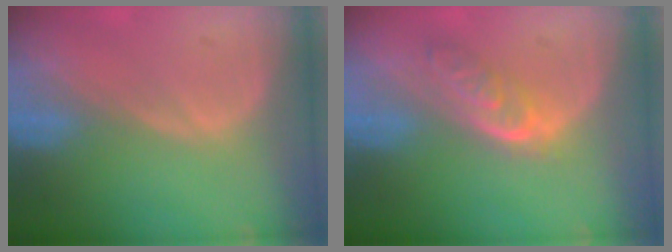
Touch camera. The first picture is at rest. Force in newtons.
{"total": 4.7, "press": 4.4, "slide": 1.9}